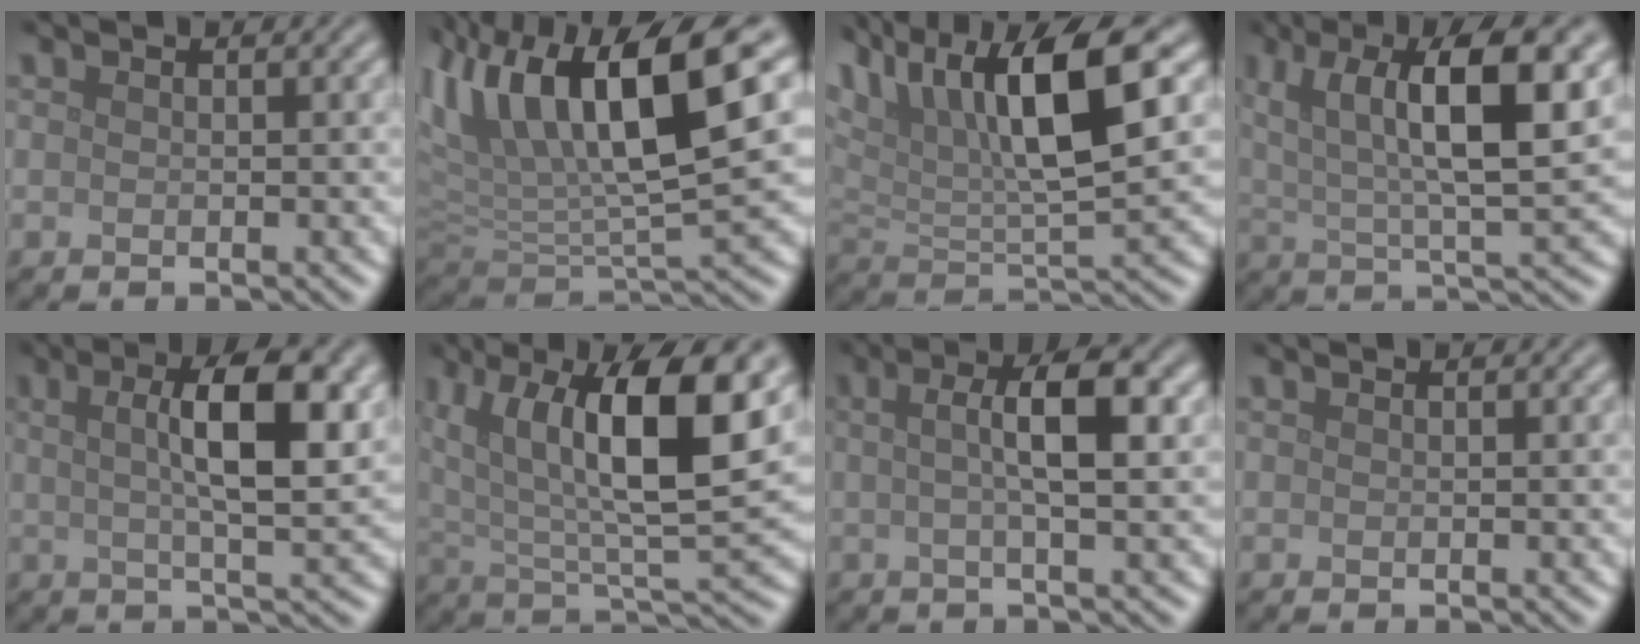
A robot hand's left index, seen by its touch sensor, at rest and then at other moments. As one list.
[{"total": 13.3, "force": [5.1, 3.9, 11.6], "torque": [-0.211, 0.013, 0.093]}, {"total": 11.0, "force": [5.1, 4.2, 8.8], "torque": [-0.160, 0.010, 0.085]}, {"total": 11.0, "force": [3.8, 3.1, 9.8], "torque": [-0.162, 0.008, 0.066]}, {"total": 8.1, "force": [1.9, 2.1, 7.5], "torque": [-0.101, 0.011, 0.027]}, {"total": 12.6, "force": [5.4, 4.0, 10.6], "torque": [-0.173, 0.011, 0.090]}, {"total": 5.2, "force": [0.9, 1.1, 5.0], "torque": [-0.071, 0.012, 0.009]}, {"total": 0.0}]